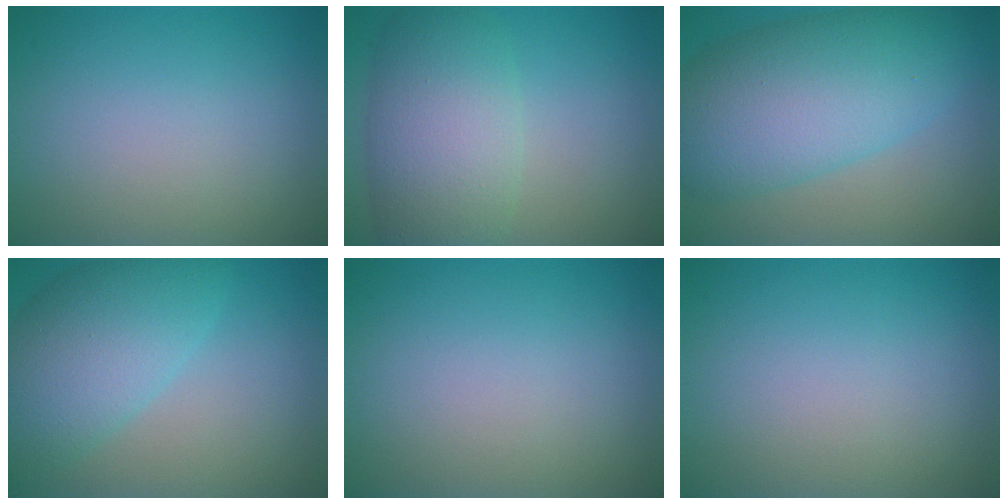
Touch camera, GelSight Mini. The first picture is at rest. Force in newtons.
{"total": 7.3, "press": 7.3, "slide": 0.7}
{"total": 10.0, "press": 10.0, "slide": 0.2}
{"total": 5.5, "press": 5.5, "slide": 0.4}
{"total": 0.0}
{"total": 0.0}